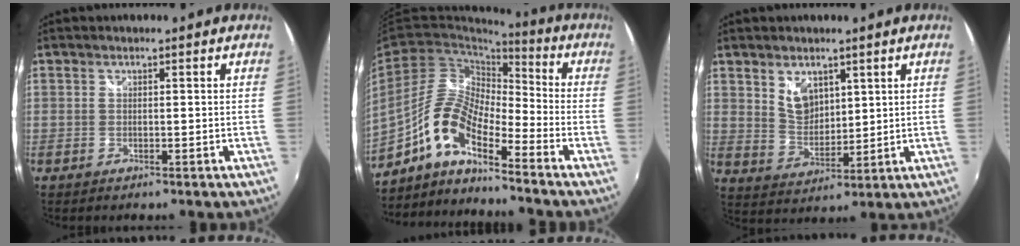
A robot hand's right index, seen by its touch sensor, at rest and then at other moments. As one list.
[{"total": 11.1, "force": [-6.8, 3.4, 8.1], "torque": [-0.160, 0.010, -0.140]}, {"total": 6.4, "force": [3.4, 3.9, 3.8], "torque": [-0.059, -0.002, 0.069]}]